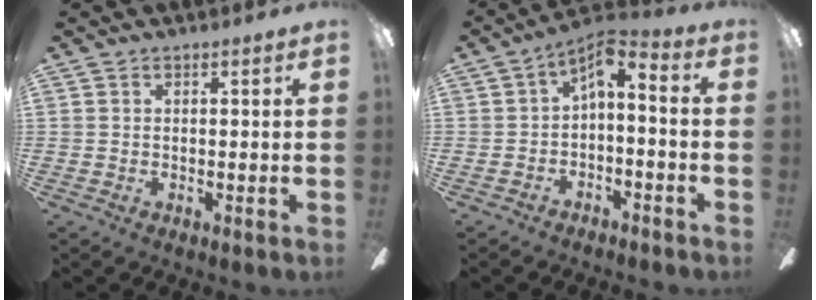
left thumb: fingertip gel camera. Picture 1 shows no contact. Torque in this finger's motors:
{"motor_torque": [-0.57, 1.14, 0.15, 0.17, -0.15]}